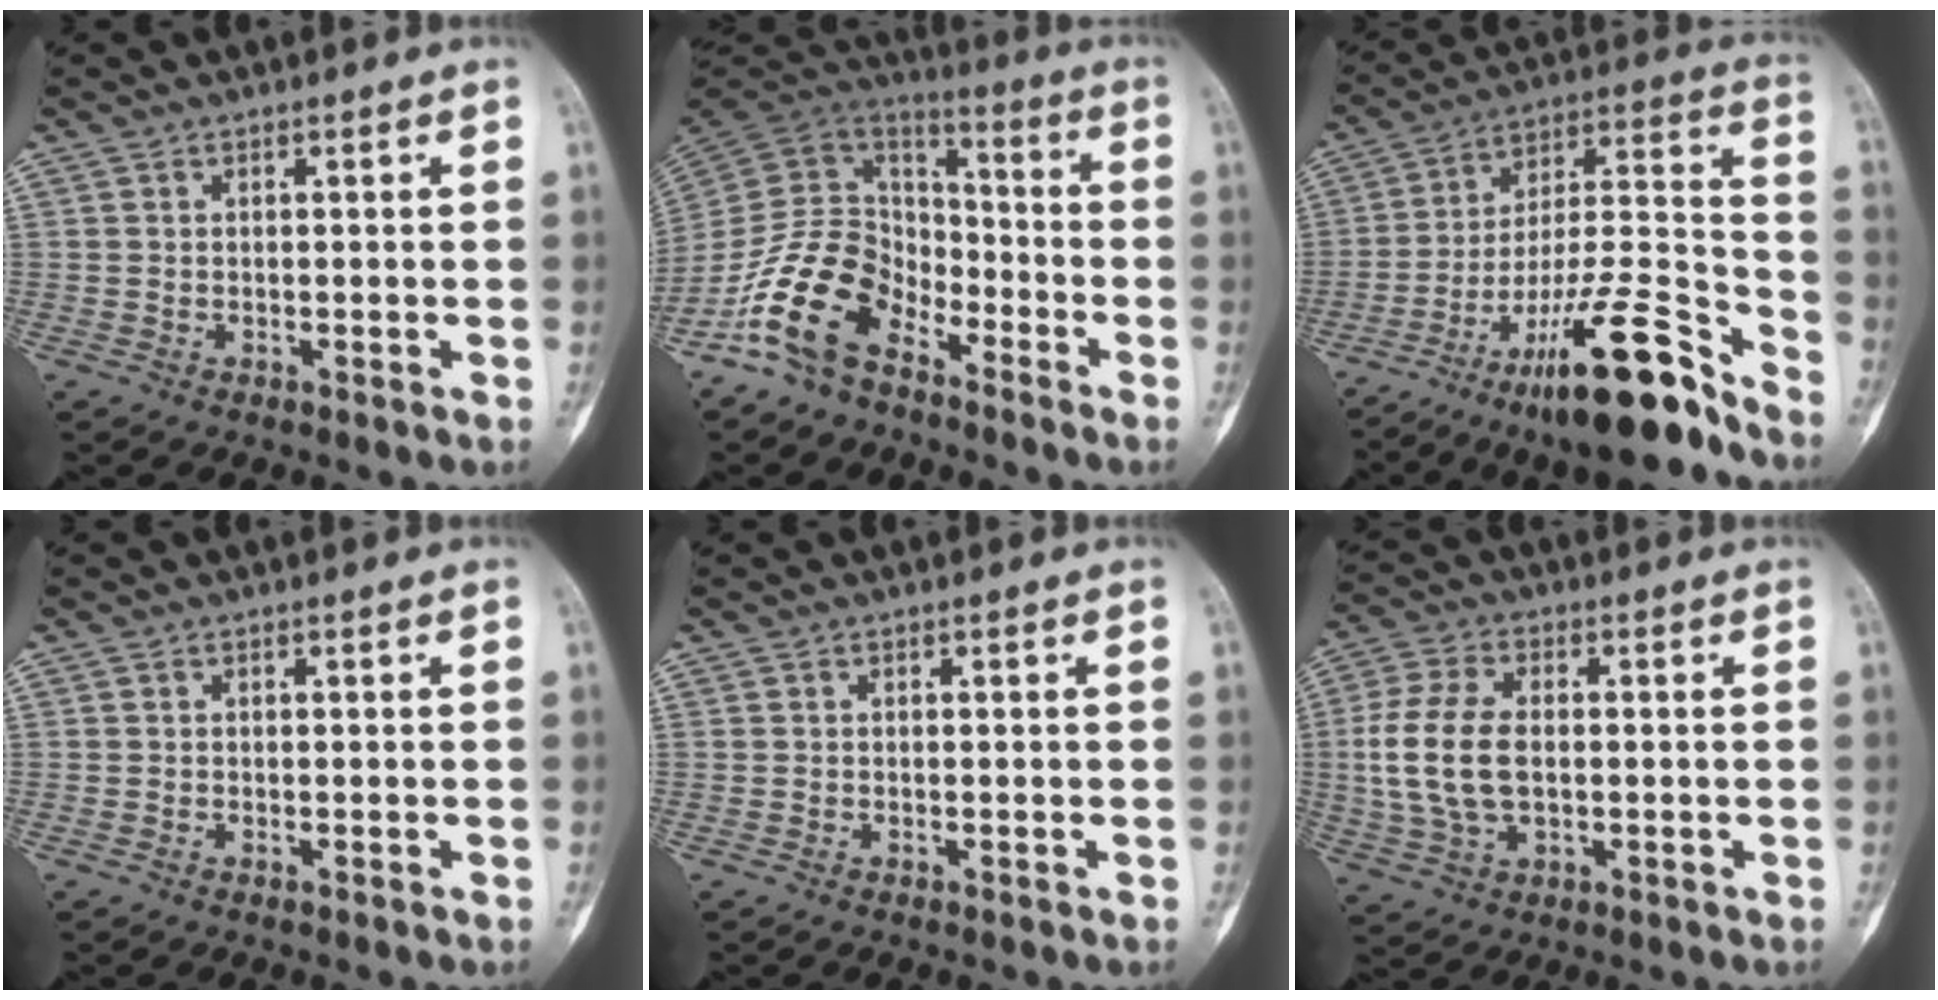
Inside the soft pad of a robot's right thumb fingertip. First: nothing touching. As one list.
[{"total": 15.2, "force": [-9.3, 9.1, 8.0], "torque": [-0.141, 0.079, -0.189]}, {"total": 21.2, "force": [-14.7, 3.9, 14.7], "torque": [-0.243, 0.091, -0.247]}, {"total": 0.0}, {"total": 0.0}, {"total": 12.4, "force": [-0.1, 7.4, 9.9], "torque": [-0.211, 0.009, -0.001]}]